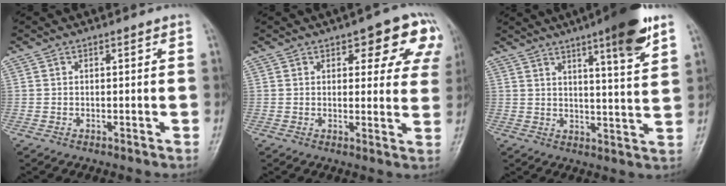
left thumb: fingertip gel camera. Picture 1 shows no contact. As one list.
[{"total": 11.2, "force": [5.6, 5.1, 8.2], "torque": [-0.044, -0.015, 0.060]}, {"total": 12.4, "force": [7.4, 1.5, 9.8], "torque": [-0.131, -0.037, 0.103]}]